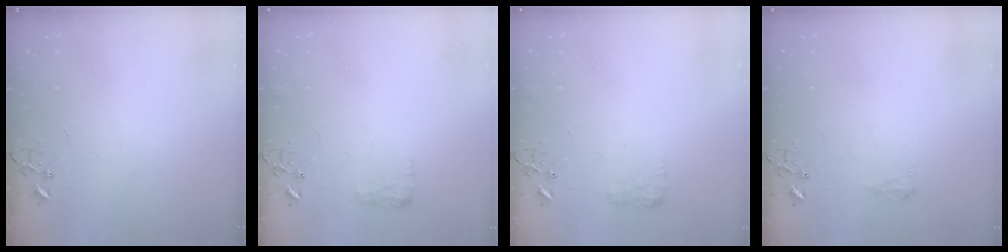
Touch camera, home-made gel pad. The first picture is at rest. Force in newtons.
{"total": 8.3, "press": 8.2, "slide": 0.3}
{"total": 8.3, "press": 8.2, "slide": 0.3}
{"total": 6.8, "press": 6.8, "slide": 0.8}